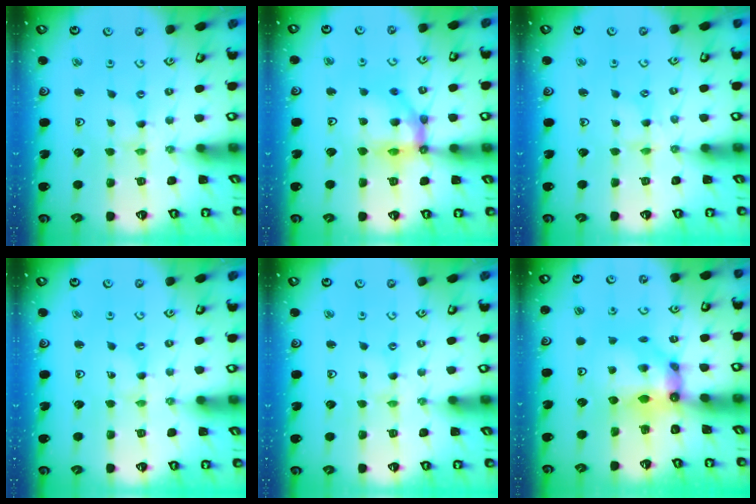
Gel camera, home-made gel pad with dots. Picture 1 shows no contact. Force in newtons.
{"total": 12.6, "press": 12.5, "slide": 1.6}
{"total": 1.6, "press": 1.6, "slide": 0.2}
{"total": 0.0}
{"total": 0.0}
{"total": 8.5, "press": 8.5, "slide": 0.6}